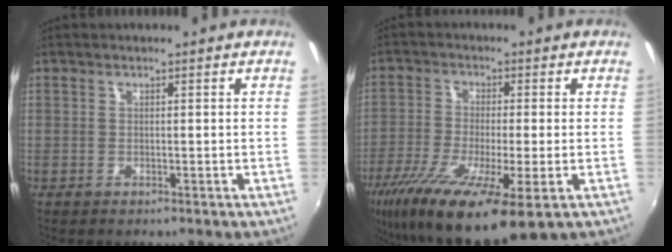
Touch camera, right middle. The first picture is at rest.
{"total": 15.9, "force": [-8.6, 3.3, 13.0], "torque": [-0.263, -0.063, -0.156]}